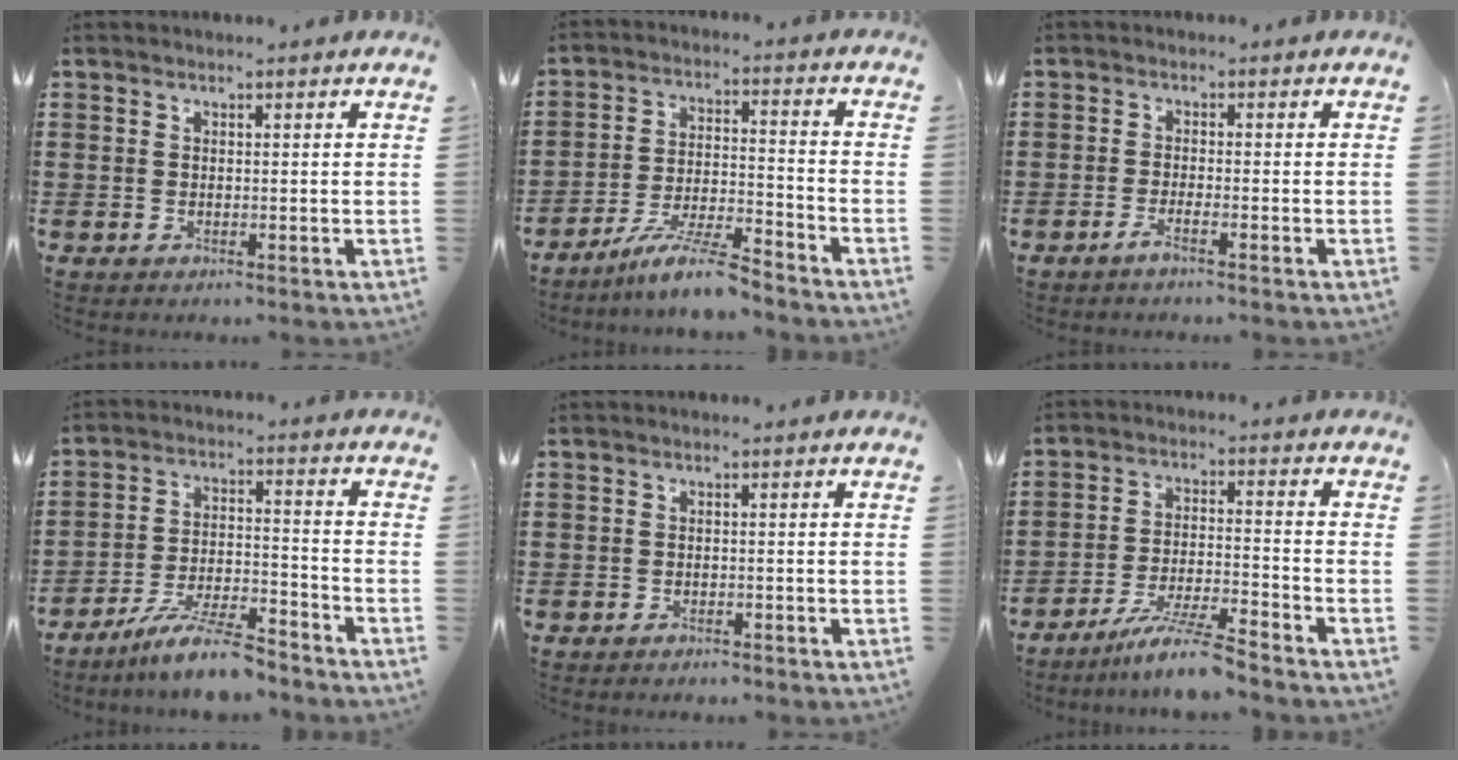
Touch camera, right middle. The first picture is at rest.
{"total": 8.3, "force": [-7.2, 0.3, 4.1], "torque": [-0.079, -0.001, -0.136]}
{"total": 1.8, "force": [-1.2, -0.1, 1.3], "torque": [-0.028, -0.005, -0.025]}
{"total": 9.2, "force": [-8.0, 0.9, 4.6], "torque": [-0.090, 0.008, -0.152]}
{"total": 0.9, "force": [-0.9, 0.1, 0.1], "torque": [-0.005, -0.001, -0.018]}
{"total": 7.4, "force": [-6.3, -0.3, 3.8], "torque": [-0.079, -0.013, -0.120]}